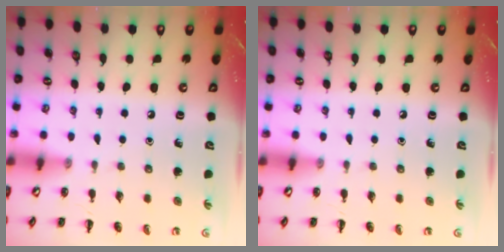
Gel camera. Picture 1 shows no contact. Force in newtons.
{"total": 0.0}